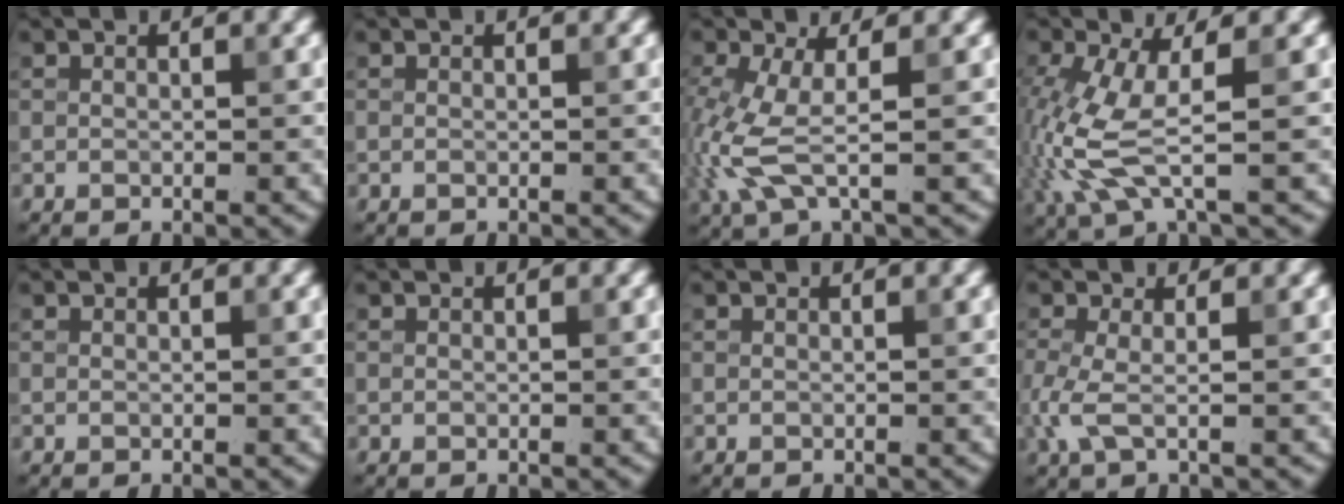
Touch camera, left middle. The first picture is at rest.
{"total": 0.0}
{"total": 4.8, "force": [-1.0, 1.5, 4.4], "torque": [-0.133, -0.010, -0.022]}
{"total": 6.0, "force": [-1.1, 1.8, 5.6], "torque": [-0.158, -0.007, -0.019]}
{"total": 0.0}
{"total": 0.0}
{"total": 0.0}
{"total": 2.5, "force": [-0.4, 0.8, 2.3], "torque": [-0.065, -0.007, -0.012]}